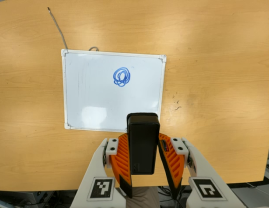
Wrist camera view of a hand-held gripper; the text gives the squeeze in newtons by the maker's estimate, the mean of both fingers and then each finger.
{"total": 4.4, "left": 3.7, "right": 5.2}